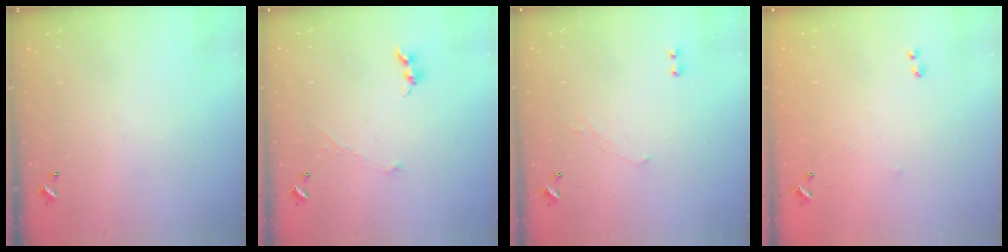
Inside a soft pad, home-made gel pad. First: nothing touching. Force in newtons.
{"total": 1.2, "press": 1.2, "slide": 0.1}
{"total": 1.2, "press": 0.8, "slide": 0.9}
{"total": 7.7, "press": 7.7, "slide": 0.8}